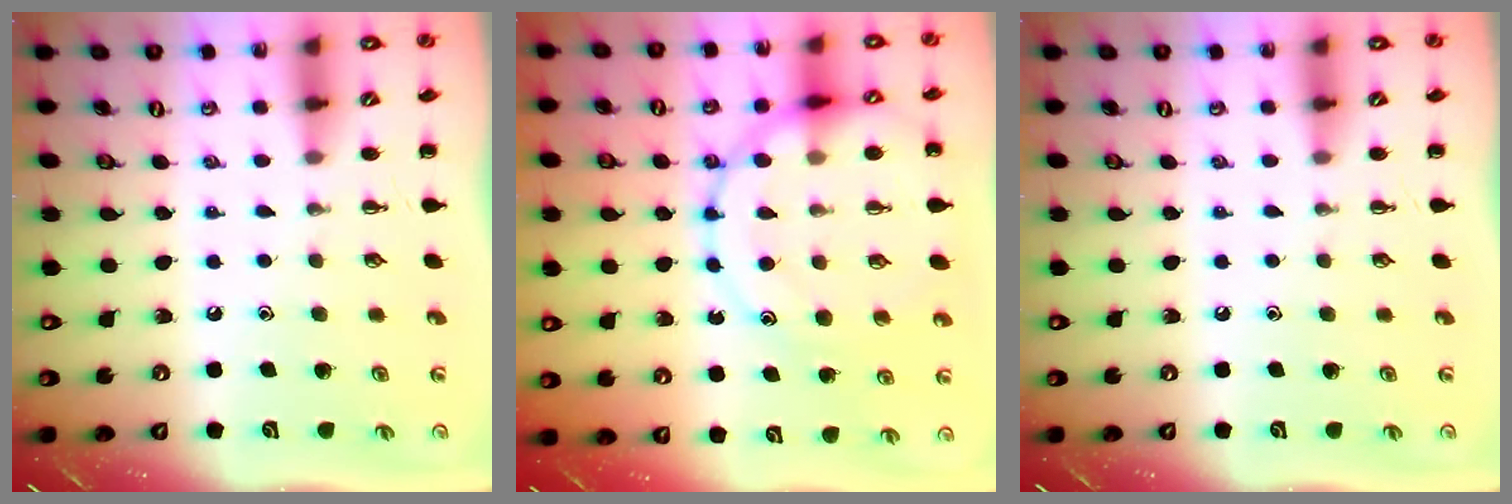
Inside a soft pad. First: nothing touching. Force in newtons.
{"total": 18.8, "press": 18.7, "slide": 1.9}
{"total": 0.0}